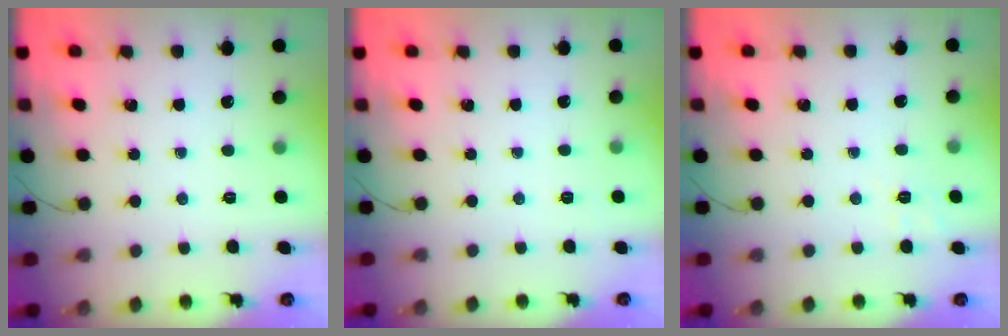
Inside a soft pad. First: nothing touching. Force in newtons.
{"total": 5.3, "press": 5.1, "slide": 1.4}
{"total": 2.7, "press": 2.2, "slide": 1.6}